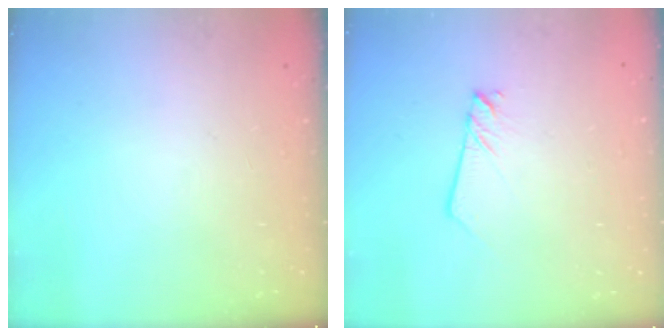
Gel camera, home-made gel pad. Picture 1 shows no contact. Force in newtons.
{"total": 2.1, "press": 2.1, "slide": 0.1}